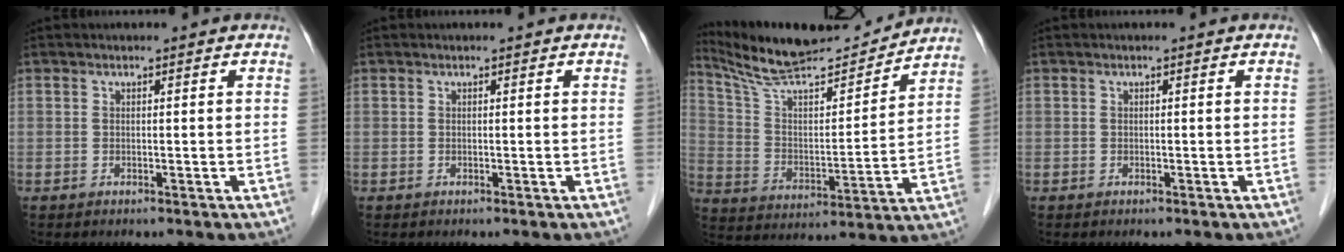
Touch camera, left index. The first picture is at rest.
{"total": 0.0}
{"total": 17.8, "force": [16.7, 1.5, 6.1], "torque": [-0.114, -0.001, 0.280]}
{"total": 0.0}